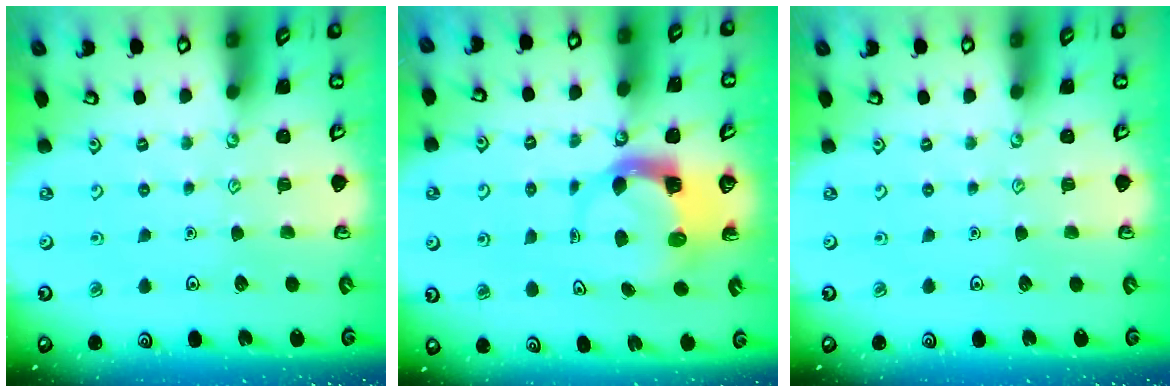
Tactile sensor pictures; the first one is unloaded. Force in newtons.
{"total": 3.9, "press": 3.9, "slide": 0.6}
{"total": 0.0}